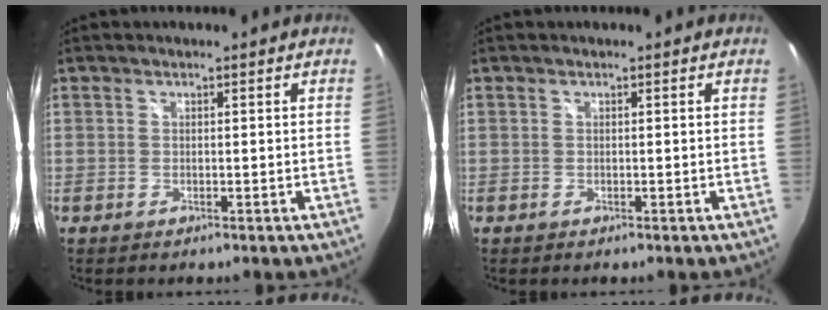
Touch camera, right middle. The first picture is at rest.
{"total": 0.0}